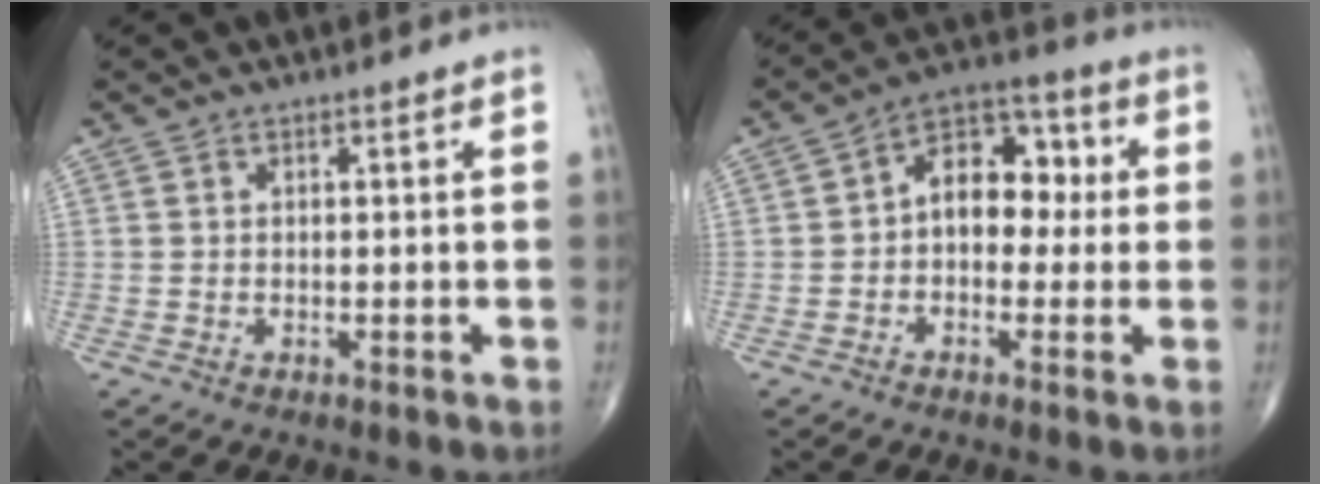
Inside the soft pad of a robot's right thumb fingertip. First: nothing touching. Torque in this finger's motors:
{"motor_torque": [-0.21, 0.13, 0.88, 0.06, 0.14]}